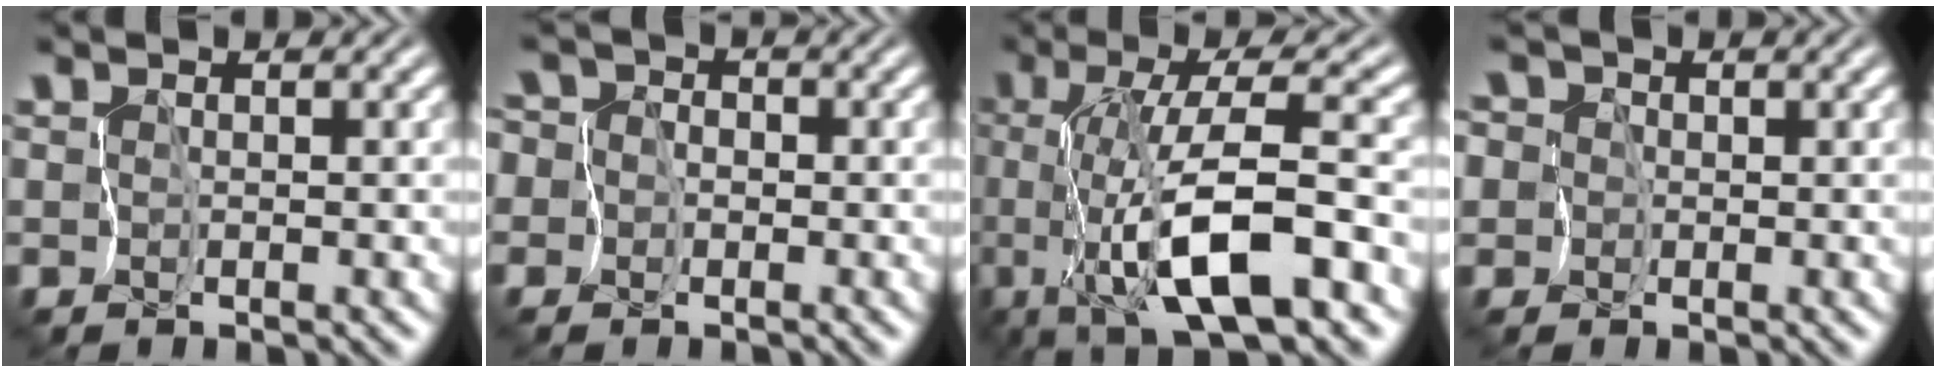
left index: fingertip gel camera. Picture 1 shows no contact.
{"total": 6.2, "force": [-1.3, 5.7, 2.0], "torque": [-0.065, 0.014, -0.074]}
{"total": 9.2, "force": [-1.9, 1.2, 8.9], "torque": [-0.155, 0.006, -0.039]}
{"total": 5.8, "force": [-0.4, 5.4, 2.0], "torque": [-0.059, 0.020, -0.058]}